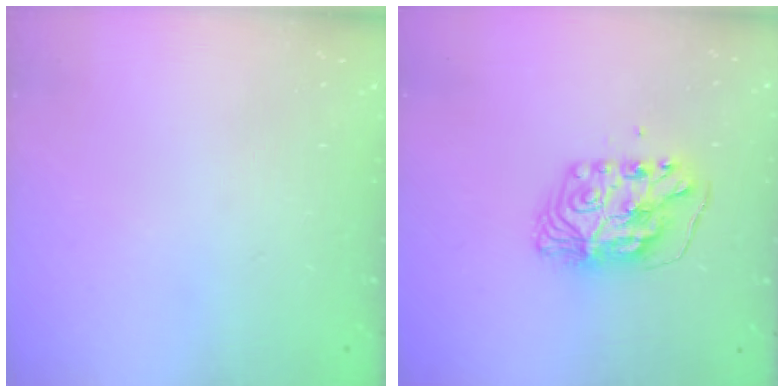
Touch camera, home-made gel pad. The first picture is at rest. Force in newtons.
{"total": 8.8, "press": 8.8, "slide": 0.8}